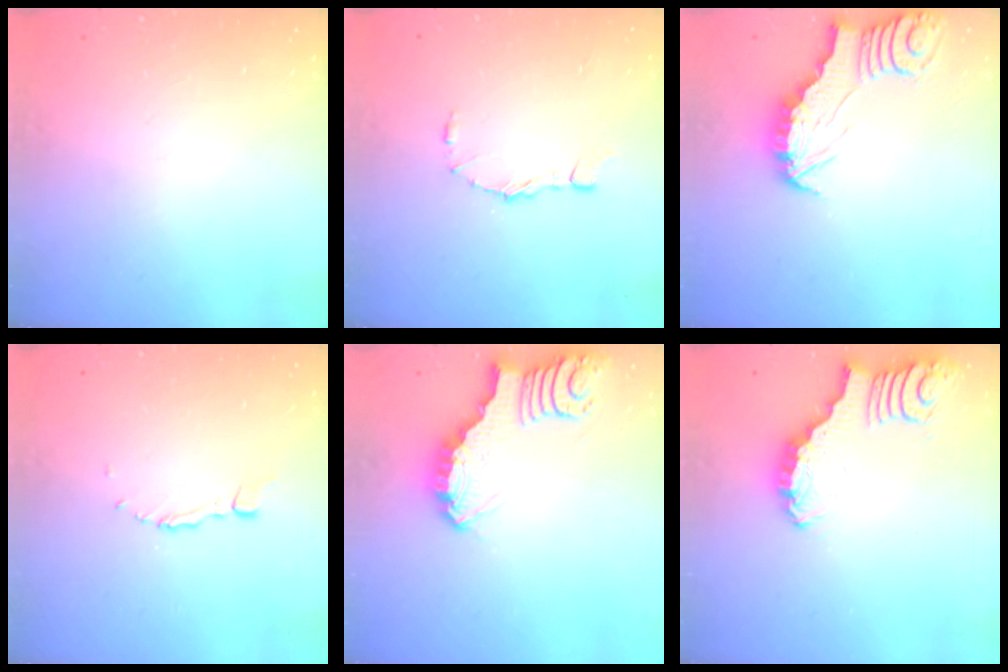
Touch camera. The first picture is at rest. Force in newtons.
{"total": 6.4, "press": 6.4, "slide": 0.7}
{"total": 2.7, "press": 2.7, "slide": 0.2}
{"total": 3.9, "press": 3.9, "slide": 0.5}
{"total": 3.8, "press": 3.8, "slide": 0.1}
{"total": 3.3, "press": 3.3, "slide": 0.4}